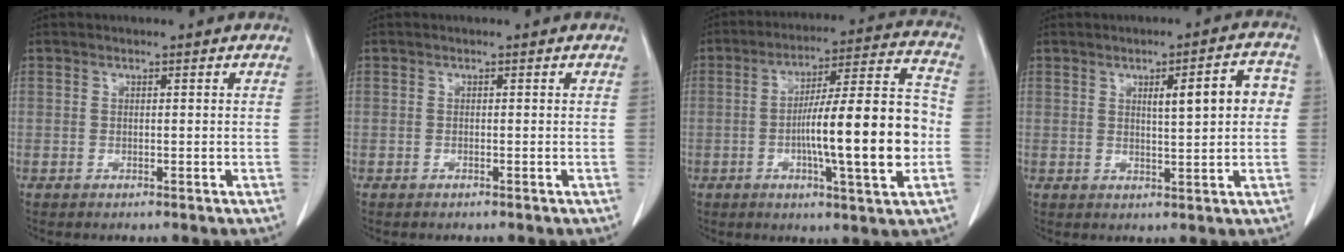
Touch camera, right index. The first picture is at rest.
{"total": 0.0}
{"total": 17.6, "force": [-3.0, 1.3, 17.3], "torque": [-0.274, 0.011, -0.046]}
{"total": 7.2, "force": [1.4, 1.4, 7.0], "torque": [-0.098, 0.018, 0.021]}